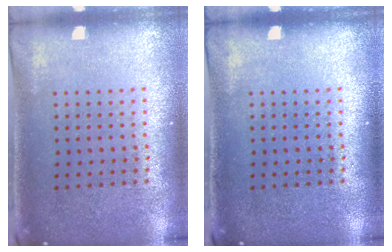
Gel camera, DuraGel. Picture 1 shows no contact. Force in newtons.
{"total": 0.0}